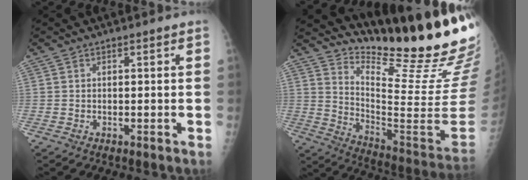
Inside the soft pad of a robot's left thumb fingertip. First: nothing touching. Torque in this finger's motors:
{"motor_torque": [0.72, -0.10, 0.52, -2.26, 0.02]}